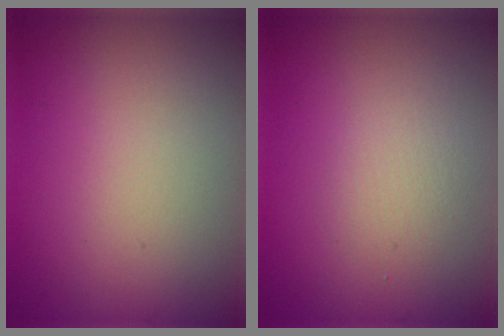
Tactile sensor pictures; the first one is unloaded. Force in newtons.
{"total": 1.7, "press": 1.7, "slide": 0.2}